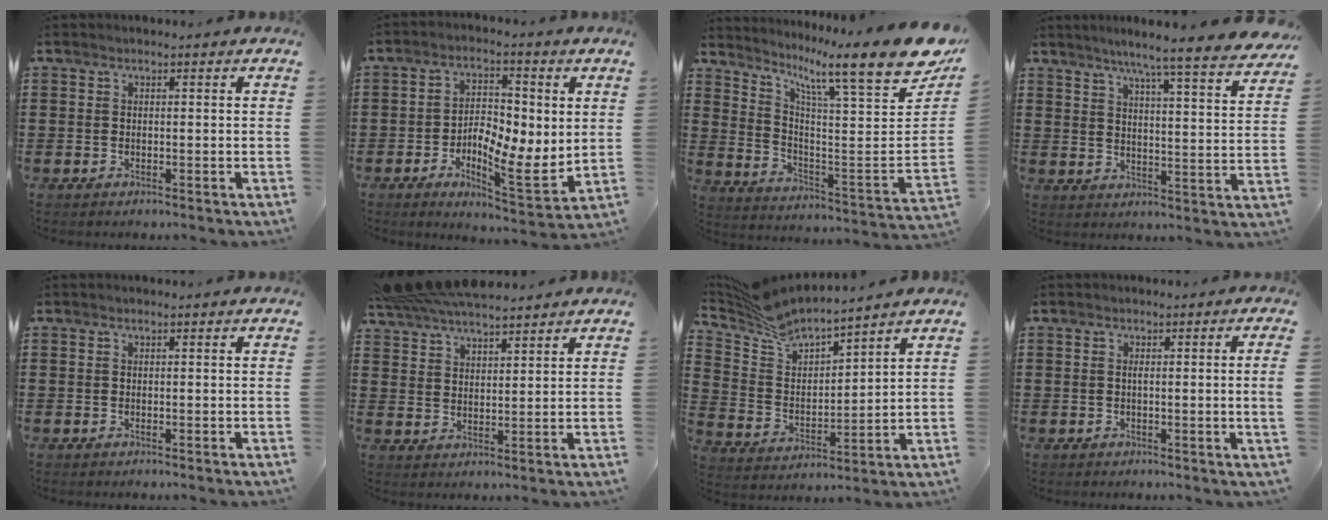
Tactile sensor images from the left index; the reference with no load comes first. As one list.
[{"total": 5.9, "force": [0.1, 2.8, 5.2], "torque": [-0.092, -0.014, -0.005]}, {"total": 11.9, "force": [8.6, 0.7, 8.1], "torque": [-0.149, -0.085, 0.126]}, {"total": 6.2, "force": [5.4, -1.0, 2.9], "torque": [-0.071, -0.042, 0.083]}, {"total": 0.0}, {"total": 7.7, "force": [7.1, 1.5, 2.6], "torque": [-0.074, -0.016, 0.134]}, {"total": 7.4, "force": [7.0, 0.9, 2.1], "torque": [-0.075, -0.040, 0.123]}, {"total": 2.0, "force": [0.0, -0.7, 1.9], "torque": [-0.033, -0.008, -0.004]}]